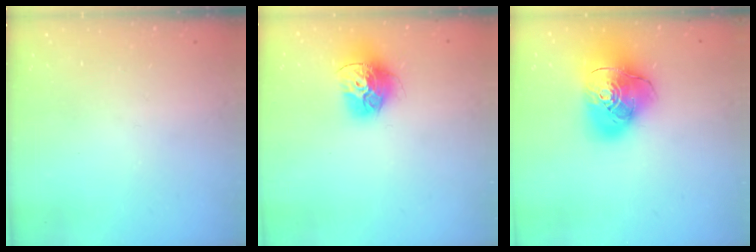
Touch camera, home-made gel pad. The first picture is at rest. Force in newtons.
{"total": 15.3, "press": 15.2, "slide": 1.7}
{"total": 19.4, "press": 19.2, "slide": 2.5}